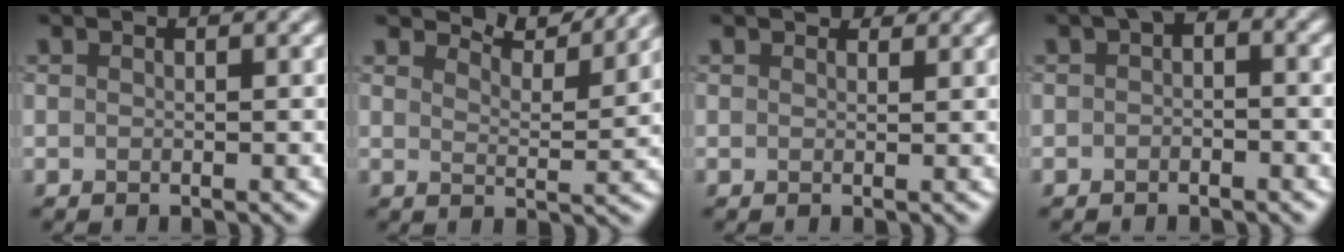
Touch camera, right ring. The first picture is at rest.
{"total": 5.2, "force": [4.9, 0.6, 1.6], "torque": [-0.033, 0.003, 0.068]}
{"total": 1.6, "force": [1.4, 0.7, 0.6], "torque": [-0.011, -0.003, 0.019]}
{"total": 2.0, "force": [0.2, 1.2, 1.5], "torque": [-0.020, 0.008, -0.003]}